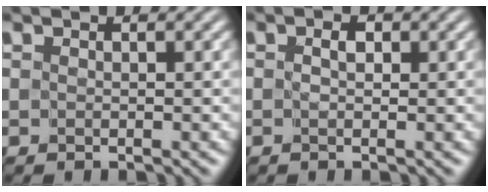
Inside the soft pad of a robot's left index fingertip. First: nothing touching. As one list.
[{"total": 0.7, "force": [0.1, 0.2, 0.7], "torque": [-0.011, 0.003, 0.000]}]